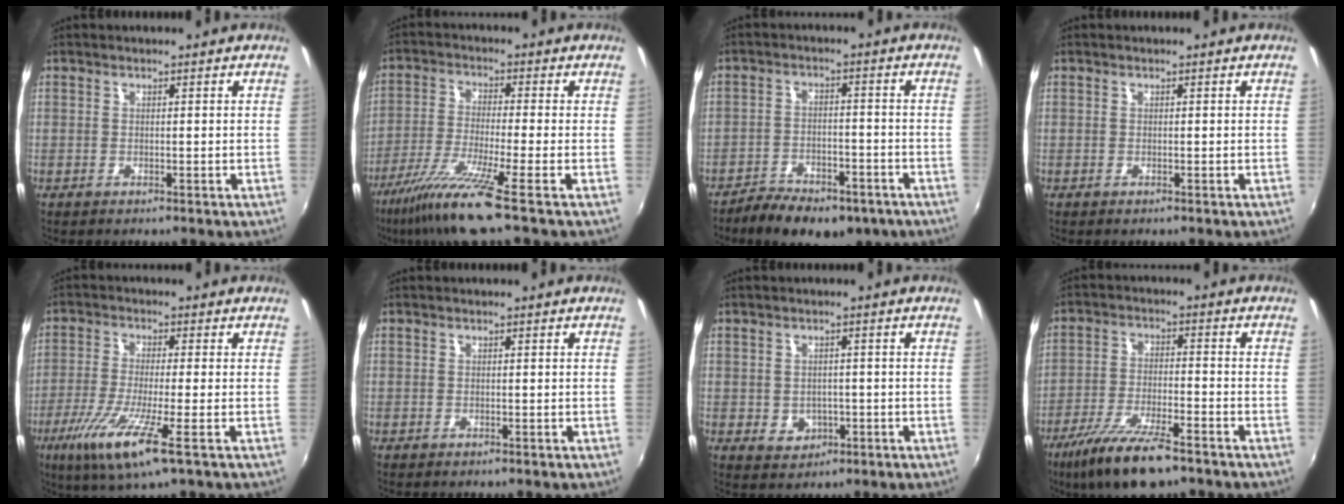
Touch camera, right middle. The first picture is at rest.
{"total": 10.7, "force": [-7.7, -1.6, 7.3], "torque": [-0.158, -0.029, -0.139]}
{"total": 12.4, "force": [-9.0, 5.4, 6.7], "torque": [-0.140, -0.009, -0.130]}
{"total": 0.0}
{"total": 11.1, "force": [-5.2, 0.5, 9.8], "torque": [-0.207, -0.032, -0.098]}
{"total": 0.0}
{"total": 4.2, "force": [-1.0, 3.7, 1.8], "torque": [-0.039, 0.003, -0.003]}
{"total": 13.4, "force": [-9.4, 3.6, 8.8], "torque": [-0.187, -0.029, -0.168]}